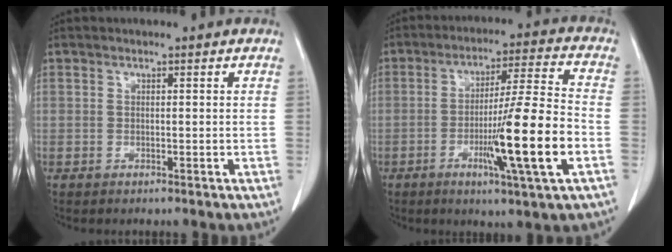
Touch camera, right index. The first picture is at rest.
{"total": 14.2, "force": [-4.3, -0.8, 13.6], "torque": [-0.227, -0.013, -0.075]}